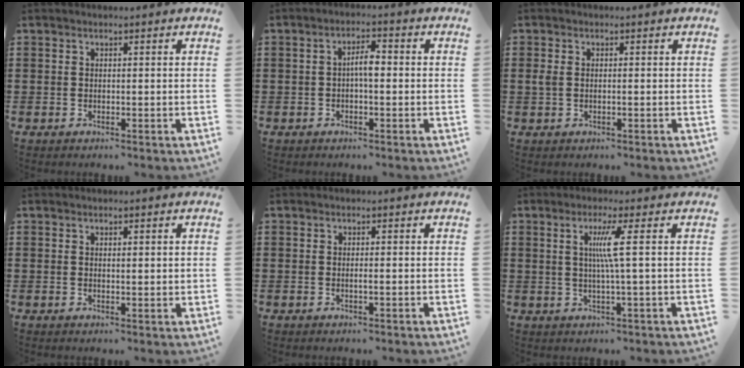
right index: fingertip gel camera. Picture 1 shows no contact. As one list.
[{"total": 3.0, "force": [-0.2, 0.9, 2.9], "torque": [-0.052, 0.006, -0.007]}, {"total": 1.4, "force": [-0.1, 0.6, 1.3], "torque": [-0.041, -0.003, -0.009]}, {"total": 0.8, "force": [0.4, 0.2, 0.6], "torque": [-0.013, 0.002, 0.007]}, {"total": 0.6, "force": [-0.2, 0.0, 0.6], "torque": [-0.010, -0.004, -0.003]}, {"total": 4.7, "force": [0.7, -0.9, 4.5], "torque": [-0.088, -0.008, 0.006]}]